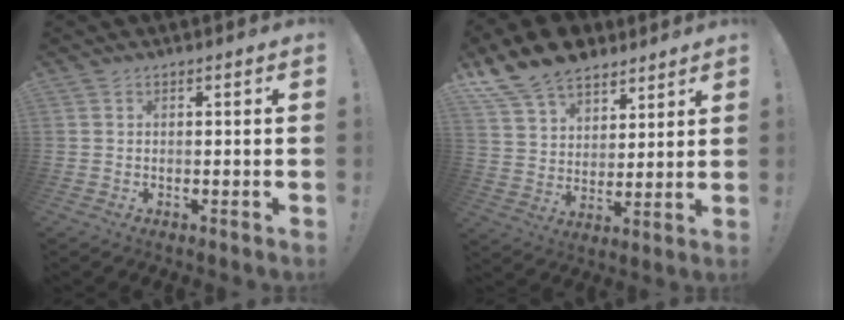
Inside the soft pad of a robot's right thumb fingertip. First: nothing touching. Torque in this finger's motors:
{"motor_torque": [0.22, 0.34, 0.75, 0.71, 0.20]}